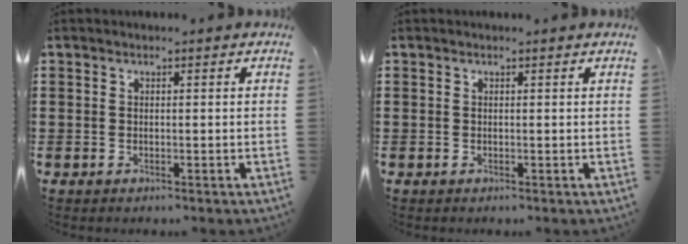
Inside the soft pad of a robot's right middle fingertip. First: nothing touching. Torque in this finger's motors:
{"motor_torque": [0.00, 0.00, 0.00, 0.00]}